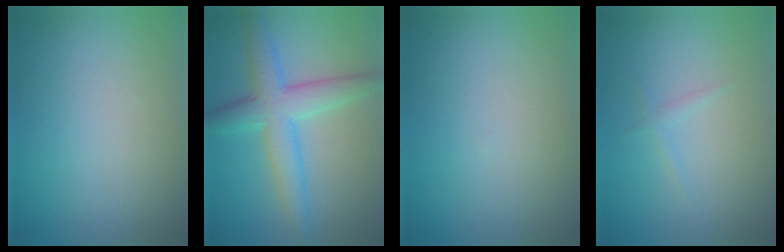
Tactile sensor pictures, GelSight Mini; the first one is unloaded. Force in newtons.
{"total": 5.4, "press": 5.4, "slide": 0.0}
{"total": 0.0}
{"total": 0.8, "press": 0.8, "slide": 0.0}